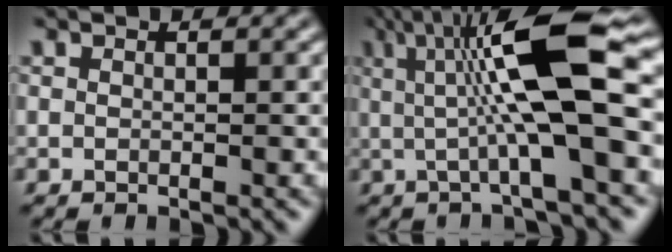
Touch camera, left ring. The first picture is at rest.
{"total": 10.5, "force": [1.5, 2.4, 10.1], "torque": [-0.169, 0.006, 0.027]}